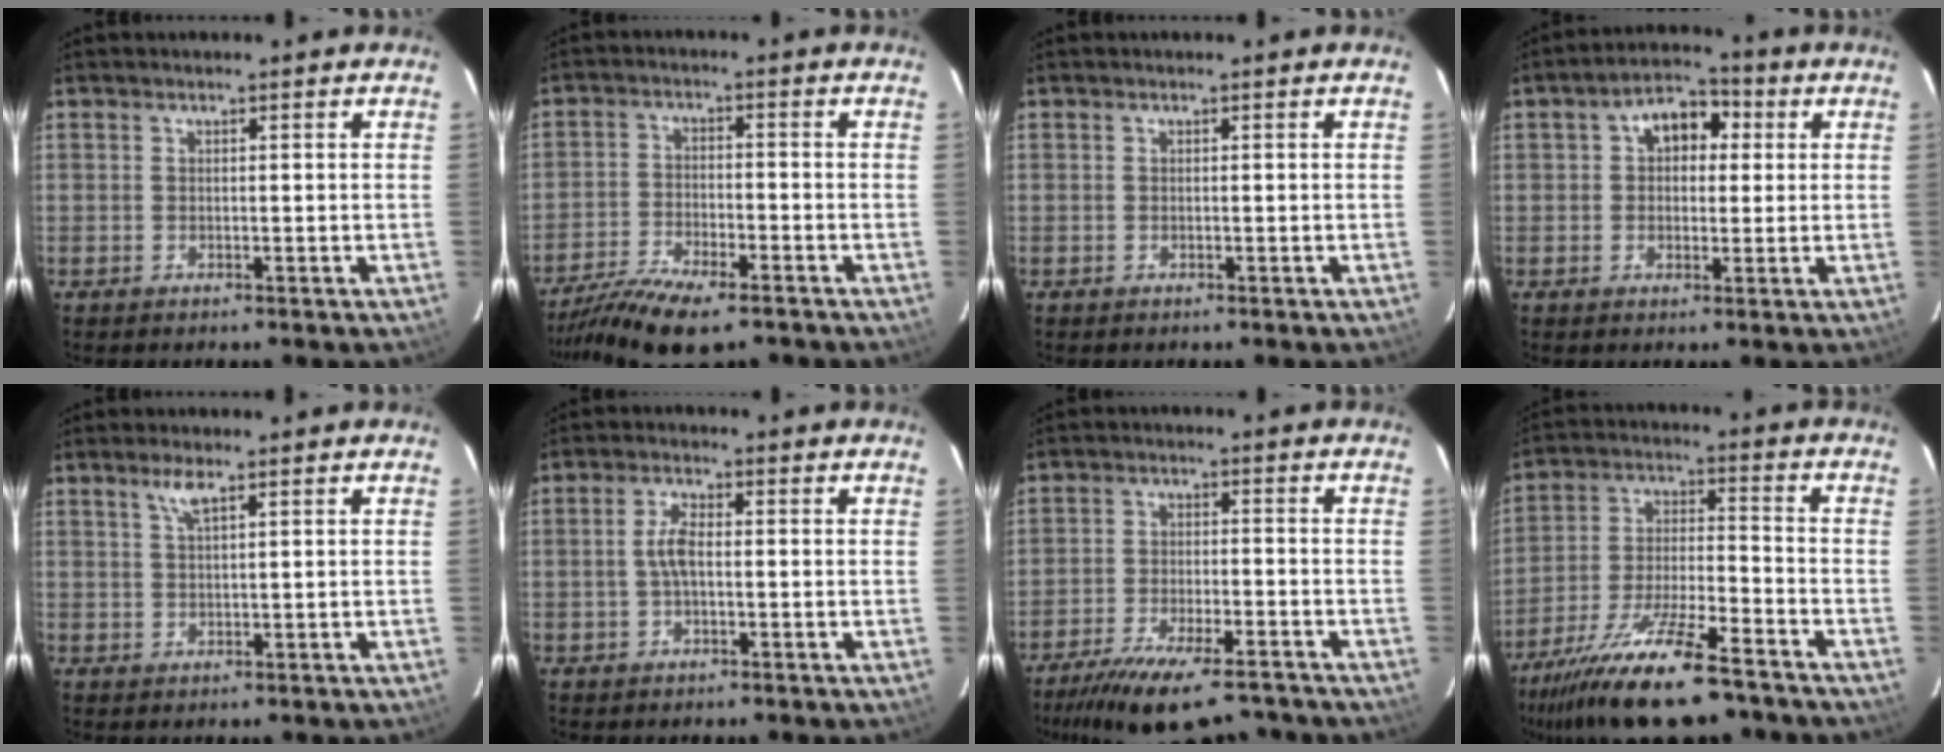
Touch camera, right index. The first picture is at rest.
{"total": 12.7, "force": [-9.9, 3.4, 7.1], "torque": [-0.164, -0.033, -0.179]}
{"total": 0.0}
{"total": 7.3, "force": [1.7, 5.2, 4.8], "torque": [-0.073, 0.029, 0.027]}
{"total": 2.4, "force": [1.6, 0.4, 1.8], "torque": [-0.037, 0.003, 0.032]}
{"total": 3.9, "force": [-0.3, 1.5, 3.5], "torque": [-0.074, 0.007, -0.006]}
{"total": 16.2, "force": [-13.3, 4.2, 8.3], "torque": [-0.166, -0.028, -0.206]}
{"total": 19.5, "force": [-15.1, 4.3, 11.5], "torque": [-0.232, -0.036, -0.256]}